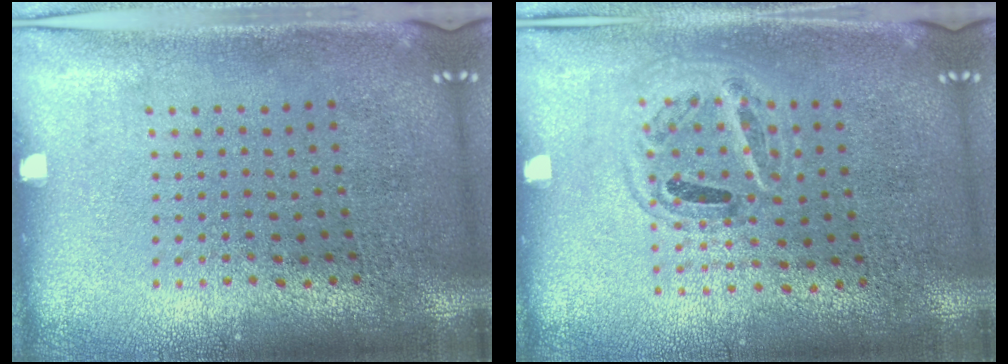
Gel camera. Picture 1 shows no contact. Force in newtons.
{"total": 0.9, "press": 0.9, "slide": 0.1}